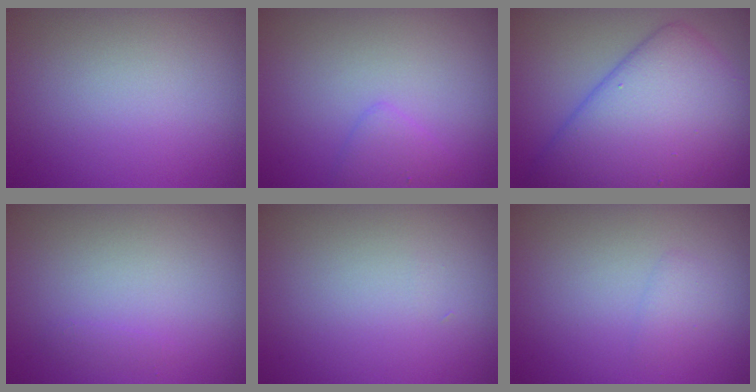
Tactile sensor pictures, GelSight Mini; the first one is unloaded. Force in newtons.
{"total": 1.5, "press": 1.5, "slide": 0.1}
{"total": 9.2, "press": 9.2, "slide": 0.3}
{"total": 0.5, "press": 0.5, "slide": 0.1}
{"total": 0.0}
{"total": 1.0, "press": 1.0, "slide": 0.1}